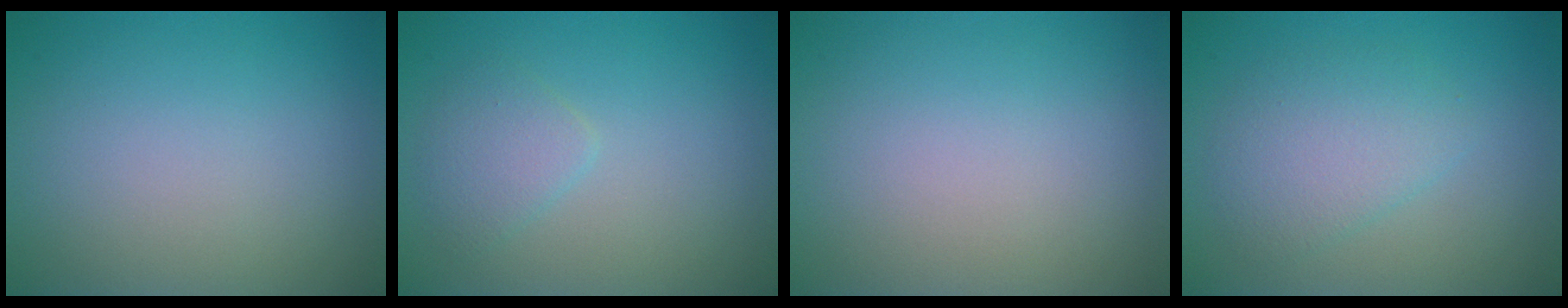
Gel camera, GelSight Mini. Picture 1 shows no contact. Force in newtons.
{"total": 1.9, "press": 1.9, "slide": 0.1}
{"total": 0.0}
{"total": 3.4, "press": 3.4, "slide": 0.1}